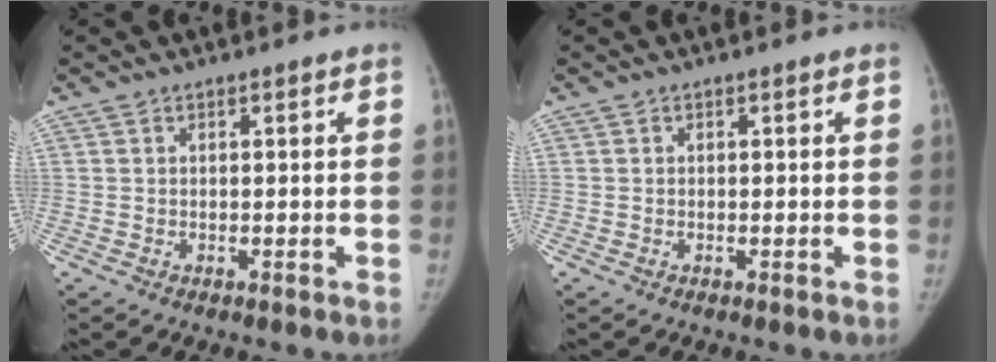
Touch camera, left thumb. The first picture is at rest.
{"total": 0.0}